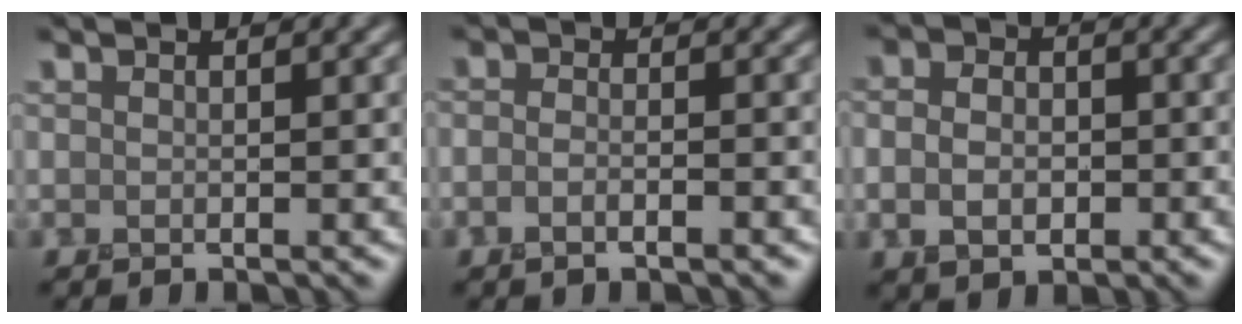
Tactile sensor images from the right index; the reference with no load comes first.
{"total": 2.1, "force": [-1.0, 0.9, 1.6], "torque": [-0.014, 0.001, -0.021]}
{"total": 3.8, "force": [-0.5, 2.8, 2.5], "torque": [-0.039, -0.001, -0.013]}